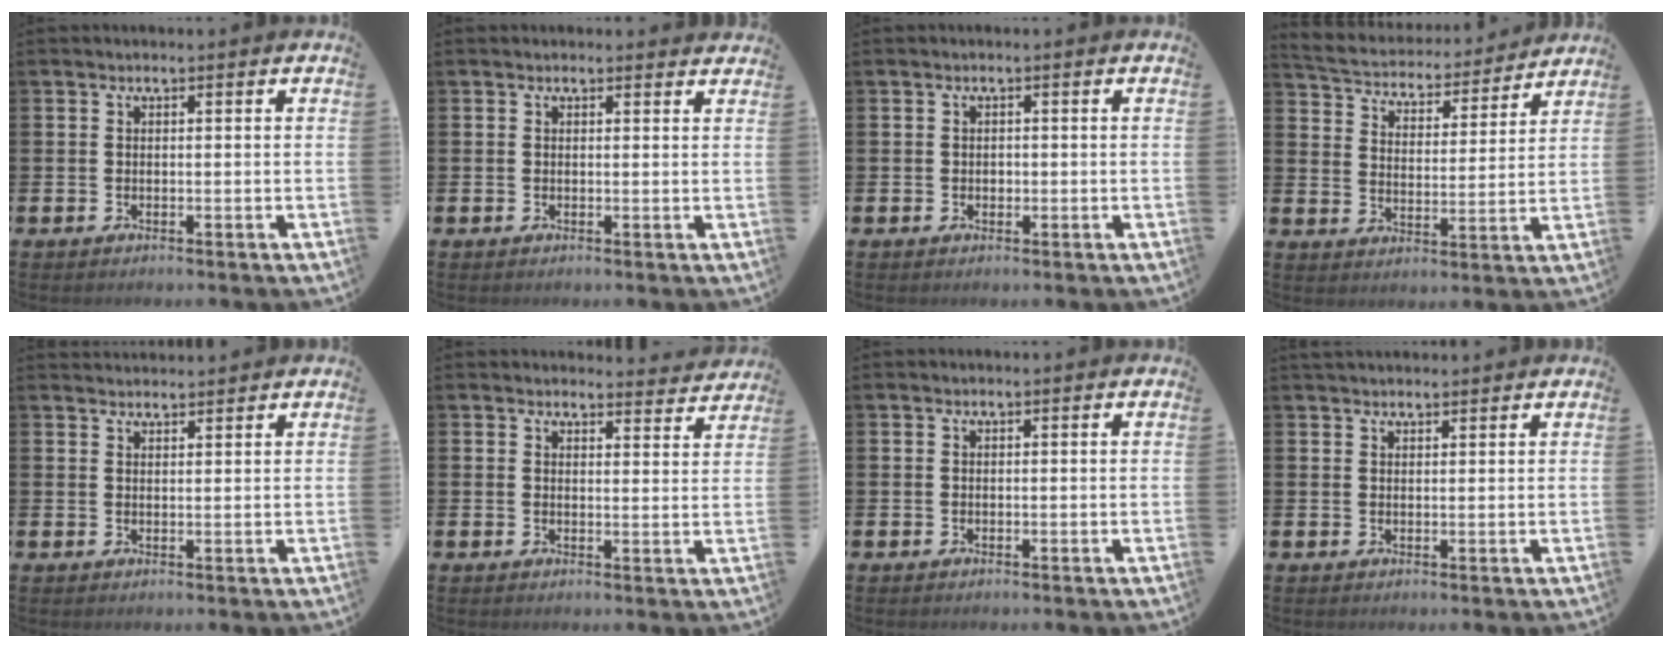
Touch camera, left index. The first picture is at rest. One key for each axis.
{"total": 0.7, "fx": 0.7, "fy": 0.3, "fz": 0.1, "tx": 0.007, "ty": 0.000, "tz": 0.011}
{"total": 0.7, "fx": 0.0, "fy": 0.6, "fz": 0.2, "tx": 0.004, "ty": 0.002, "tz": -0.004}
{"total": 4.9, "fx": 4.7, "fy": 1.3, "fz": 0.4, "tx": -0.042, "ty": -0.043, "tz": 0.077}
{"total": 2.0, "fx": 2.0, "fy": 0.4, "fz": 0.1, "tx": 0.004, "ty": -0.009, "tz": 0.035}
{"total": 3.1, "fx": 3.0, "fy": 0.4, "fz": -0.1, "tx": 0.005, "ty": -0.023, "tz": 0.053}
{"total": 0.0}
{"total": 1.8, "fx": 1.7, "fy": 0.4, "fz": 0.2, "tx": 0.002, "ty": -0.004, "tz": 0.029}